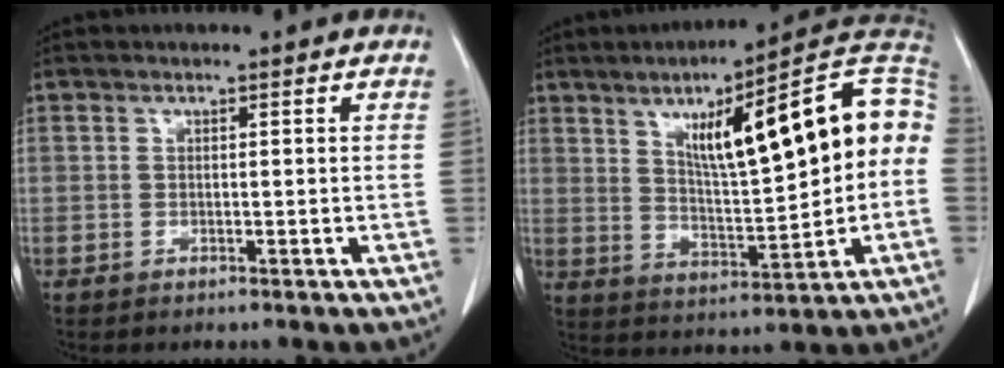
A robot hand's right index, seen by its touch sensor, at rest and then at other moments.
{"total": 20.8, "force": [3.8, 4.1, 20.0], "torque": [-0.291, 0.039, 0.056]}